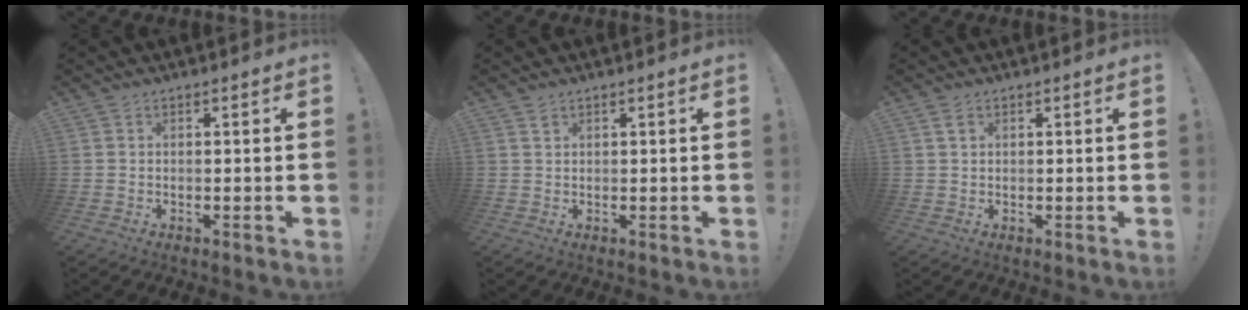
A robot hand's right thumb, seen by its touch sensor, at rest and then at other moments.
{"total": 1.2, "force": [0.8, 0.7, 0.5], "torque": [-0.001, -0.005, 0.014]}
{"total": 1.6, "force": [0.9, 0.9, 1.0], "torque": [-0.018, 0.001, 0.016]}